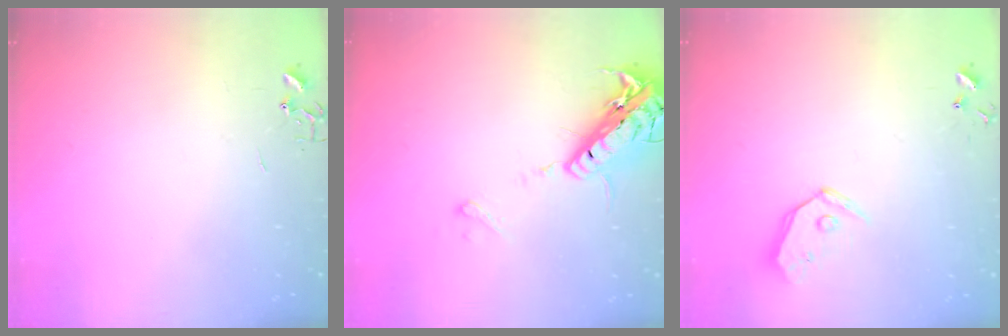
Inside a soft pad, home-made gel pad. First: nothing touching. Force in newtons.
{"total": 17.5, "press": 17.2, "slide": 3.6}
{"total": 8.7, "press": 8.6, "slide": 1.3}